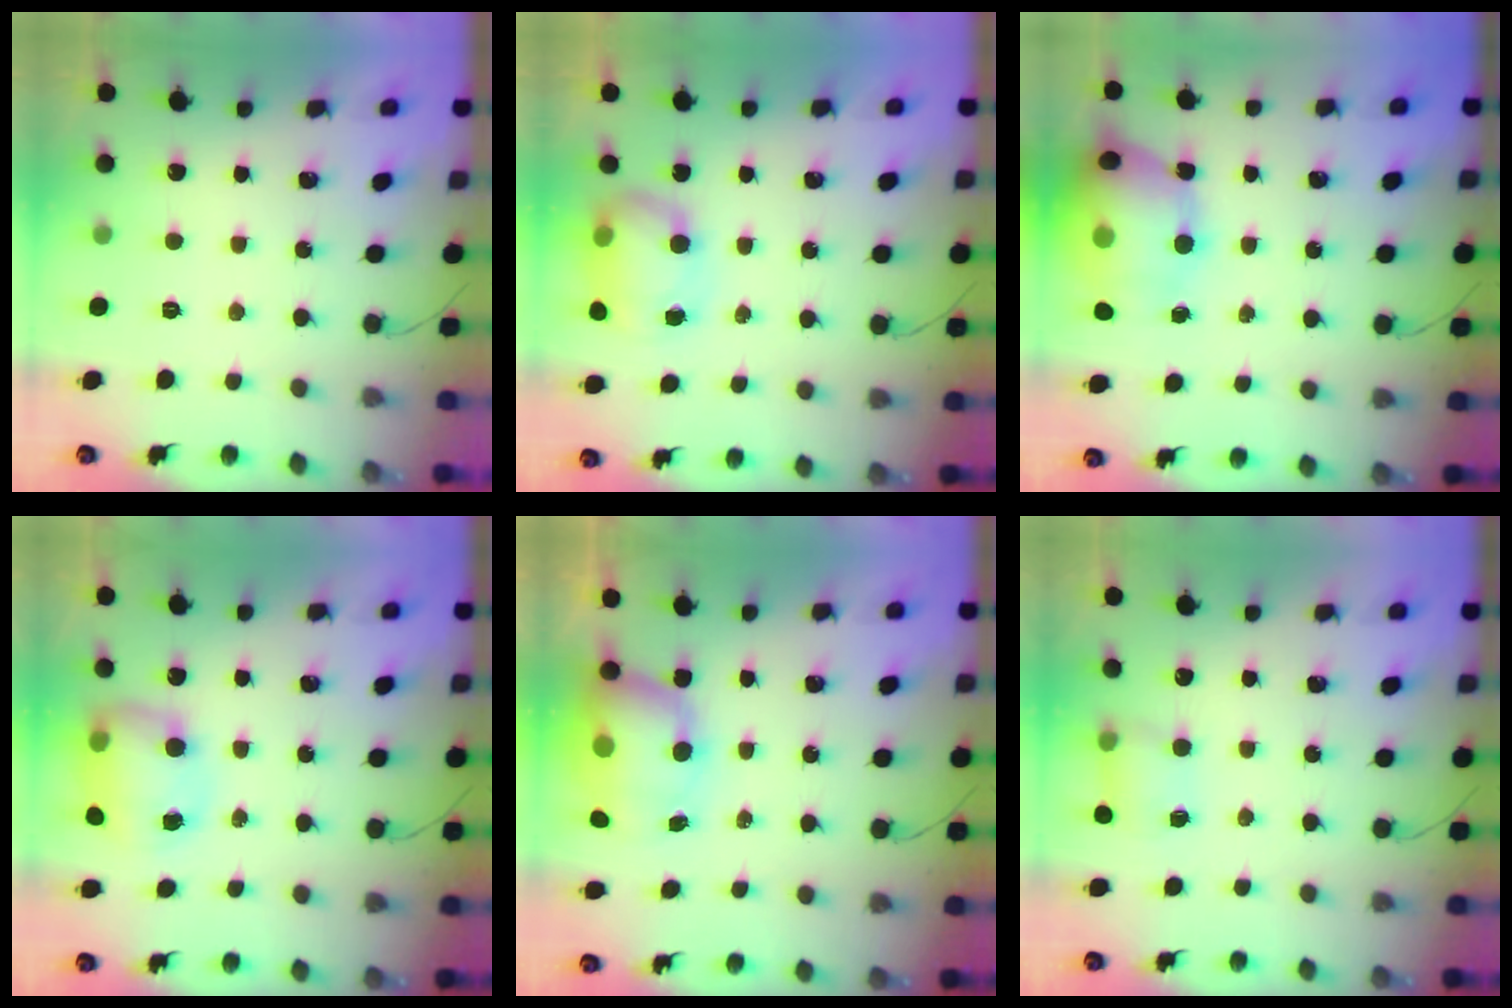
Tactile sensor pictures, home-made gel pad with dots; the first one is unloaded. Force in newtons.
{"total": 8.6, "press": 8.5, "slide": 0.7}
{"total": 18.6, "press": 18.2, "slide": 3.8}
{"total": 9.8, "press": 9.6, "slide": 2.1}
{"total": 9.8, "press": 9.6, "slide": 2.0}
{"total": 4.9, "press": 4.8, "slide": 0.8}